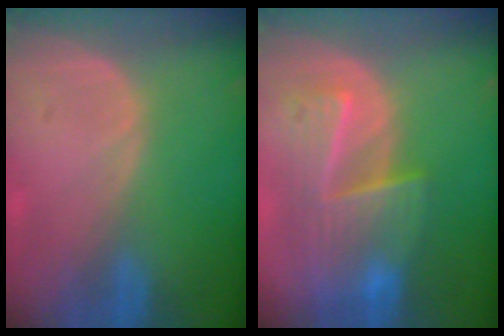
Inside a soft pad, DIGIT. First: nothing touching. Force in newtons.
{"total": 8.9, "press": 8.3, "slide": 3.3}